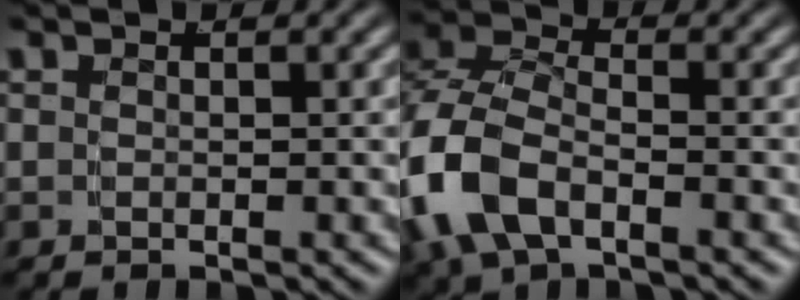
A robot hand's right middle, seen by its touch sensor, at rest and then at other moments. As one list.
[{"total": 7.4, "force": [-1.8, 5.5, 4.7], "torque": [-0.136, -0.019, -0.029]}]